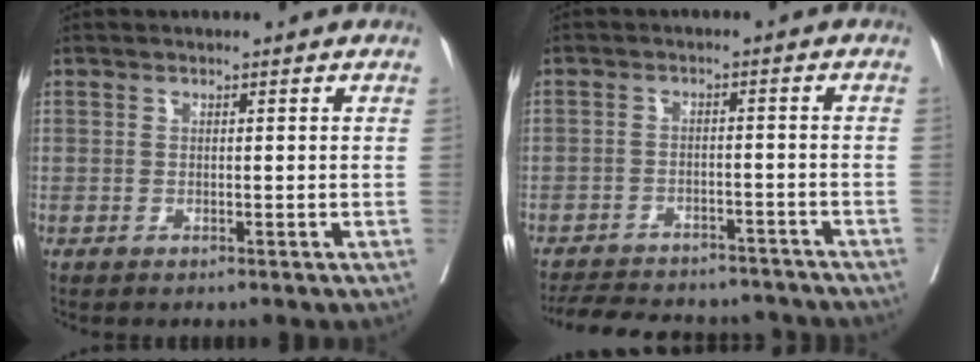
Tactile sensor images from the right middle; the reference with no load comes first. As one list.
[{"total": 16.5, "force": [-14.9, 4.9, 5.0], "torque": [-0.121, 0.000, -0.198]}]